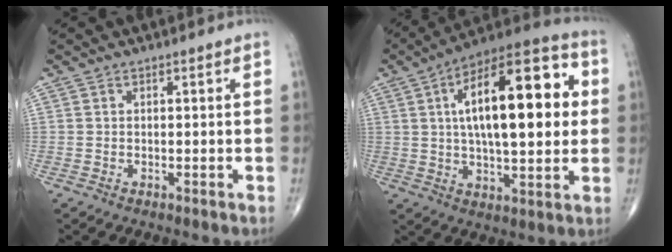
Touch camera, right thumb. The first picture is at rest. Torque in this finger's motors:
{"motor_torque": [-0.57, 2.51, 2.05, 0.48, 0.24]}